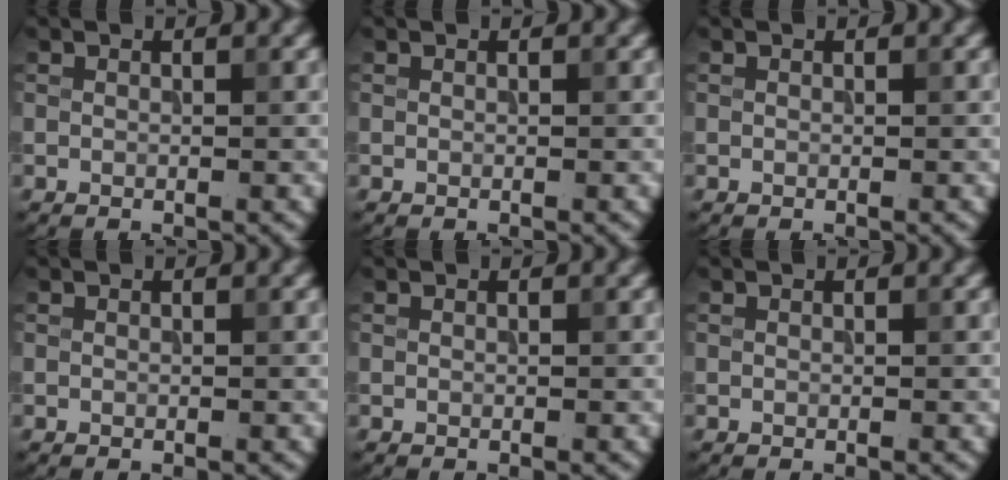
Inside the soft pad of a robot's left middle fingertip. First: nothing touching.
{"total": 0.0}
{"total": 0.0}
{"total": 0.0}
{"total": 0.0}
{"total": 0.0}